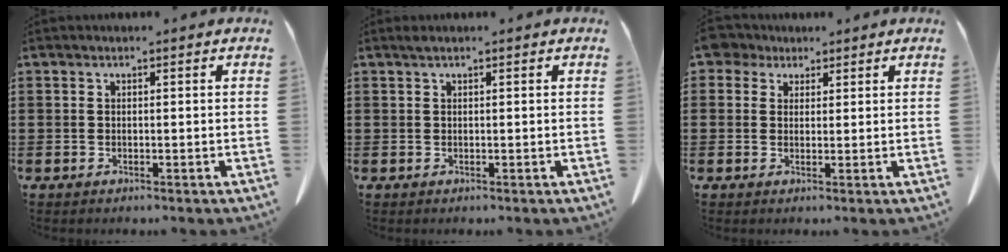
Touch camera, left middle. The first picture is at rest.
{"total": 0.6, "force": [0.4, 0.0, 0.5], "torque": [-0.010, 0.001, 0.007]}
{"total": 3.4, "force": [2.3, 2.2, 1.1], "torque": [-0.026, 0.011, 0.042]}